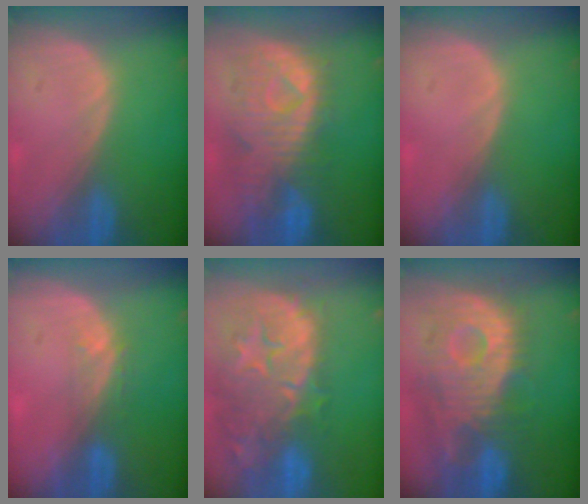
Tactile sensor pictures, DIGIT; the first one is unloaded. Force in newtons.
{"total": 10.9, "press": 9.6, "slide": 5.2}
{"total": 0.0}
{"total": 2.8, "press": 2.1, "slide": 1.7}
{"total": 15.1, "press": 12.0, "slide": 9.2}
{"total": 12.5, "press": 11.0, "slide": 5.9}